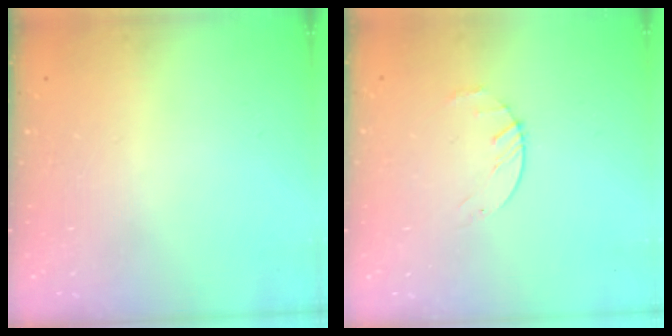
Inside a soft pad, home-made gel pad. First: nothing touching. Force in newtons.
{"total": 2.2, "press": 2.2, "slide": 0.3}